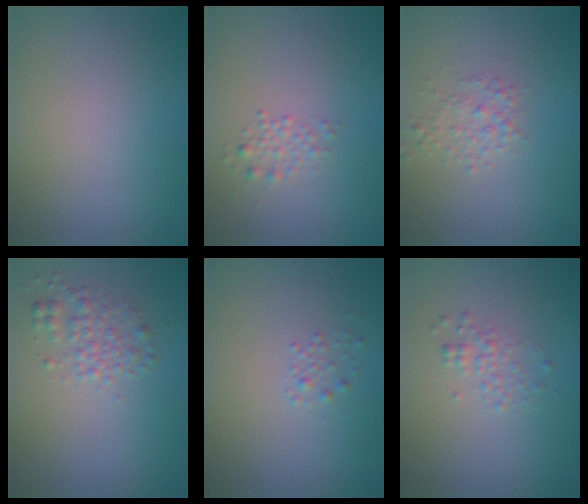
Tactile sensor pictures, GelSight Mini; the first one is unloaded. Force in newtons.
{"total": 1.4, "press": 1.4, "slide": 0.0}
{"total": 1.7, "press": 1.7, "slide": 0.1}
{"total": 2.2, "press": 2.2, "slide": 0.1}
{"total": 0.9, "press": 0.9, "slide": 0.0}
{"total": 1.4, "press": 1.4, "slide": 0.1}